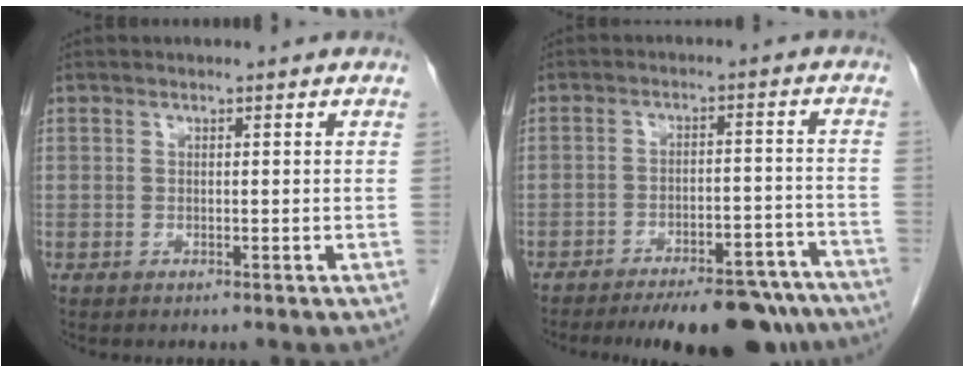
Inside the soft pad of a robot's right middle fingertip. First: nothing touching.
{"total": 16.3, "force": [-14.0, 4.7, 6.9], "torque": [-0.055, 0.011, -0.185]}